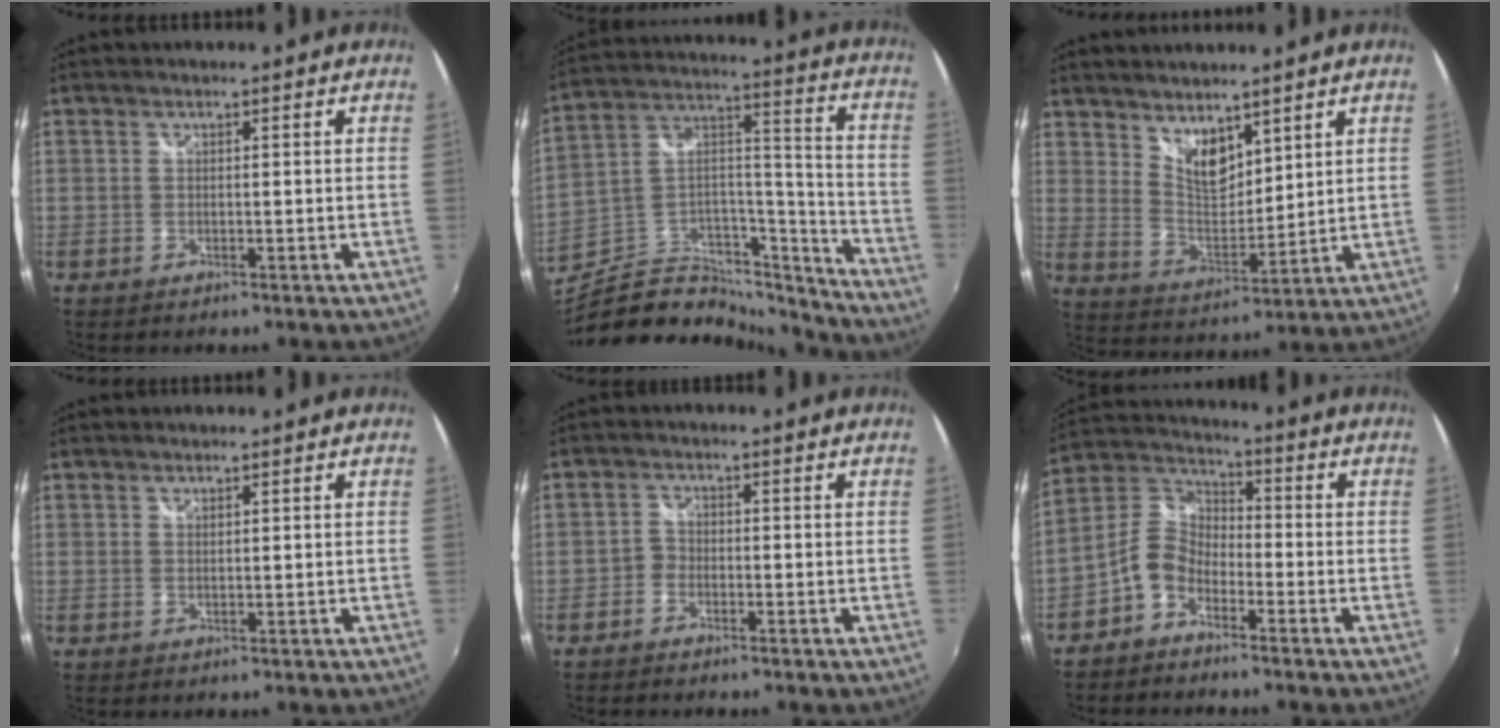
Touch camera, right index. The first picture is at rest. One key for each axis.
{"total": 21.9, "fx": -17.8, "fy": 9.7, "fz": 8.3, "tx": -0.148, "ty": 0.063, "tz": -0.274}
{"total": 8.0, "fx": 5.9, "fy": 3.7, "fz": 3.9, "tx": -0.056, "ty": -0.004, "tz": 0.114}
{"total": 0.6, "fx": 0.6, "fy": 0.2, "fz": 0.1, "tx": -0.001, "ty": 0.001, "tz": 0.011}
{"total": 1.9, "fx": -1.5, "fy": 1.2, "fz": 0.2, "tx": -0.008, "ty": 0.003, "tz": -0.032}
{"total": 7.1, "fx": -4.3, "fy": 4.5, "fz": 3.4, "tx": -0.078, "ty": 0.022, "tz": -0.095}